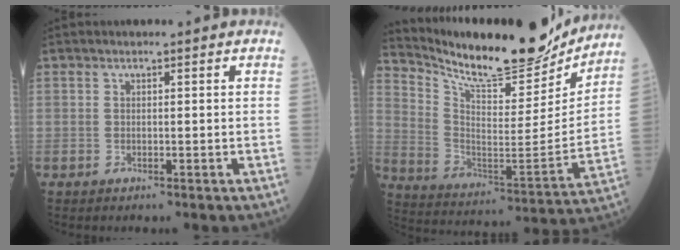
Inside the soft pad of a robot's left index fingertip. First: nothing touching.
{"total": 20.1, "force": [18.2, 3.8, 7.7], "torque": [-0.147, -0.047, 0.282]}